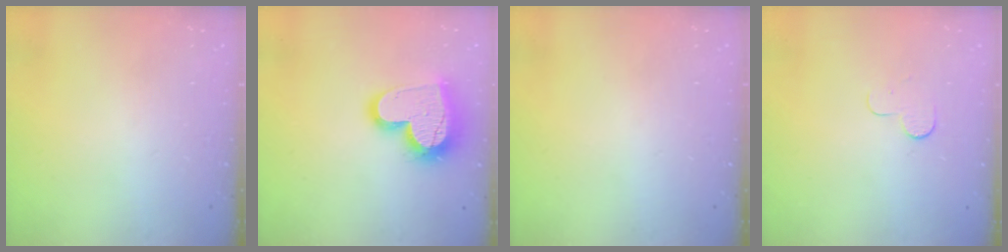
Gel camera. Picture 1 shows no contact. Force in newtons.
{"total": 17.8, "press": 17.7, "slide": 1.7}
{"total": 0.0}
{"total": 3.6, "press": 3.6, "slide": 0.3}